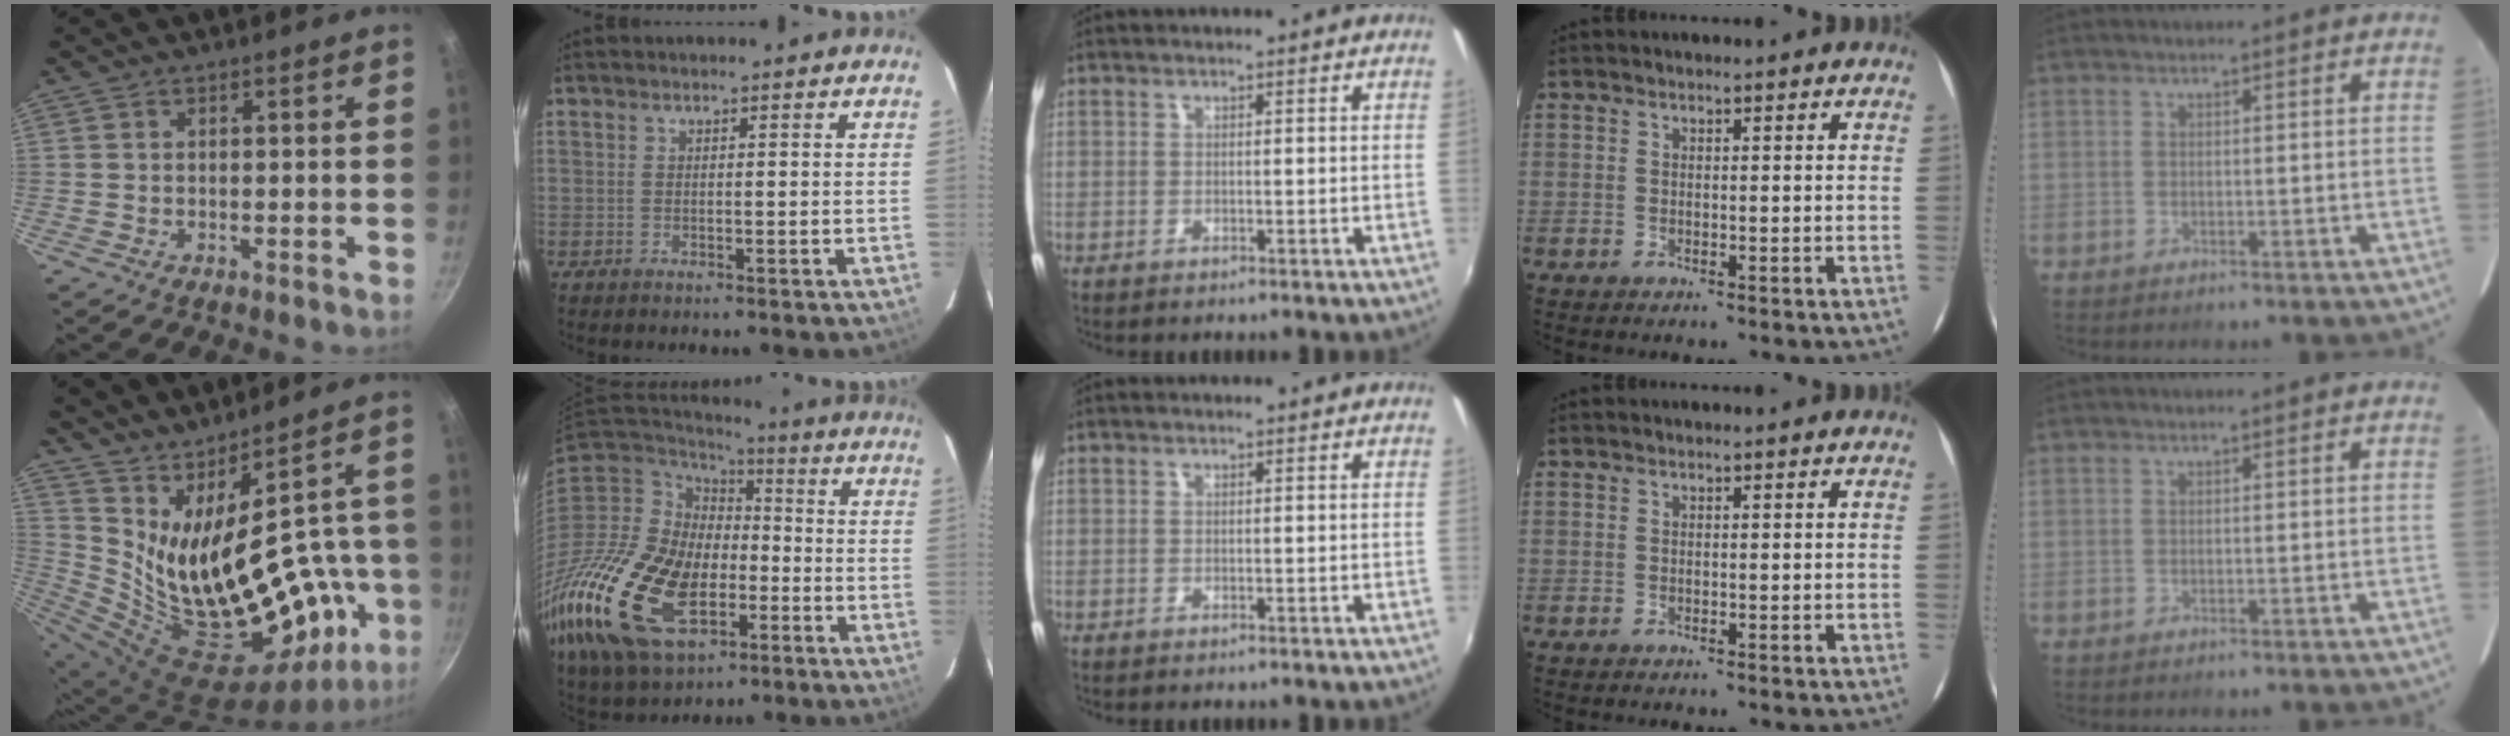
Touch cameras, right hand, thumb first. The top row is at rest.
{"thumb": {"total": 28.2, "force": [0.4, 13.5, 24.7], "torque": [-0.355, -0.056, 0.054]}, "index": {"total": 29.5, "force": [-11.6, 18.2, 20.1], "torque": [-0.466, -0.049, -0.202]}}